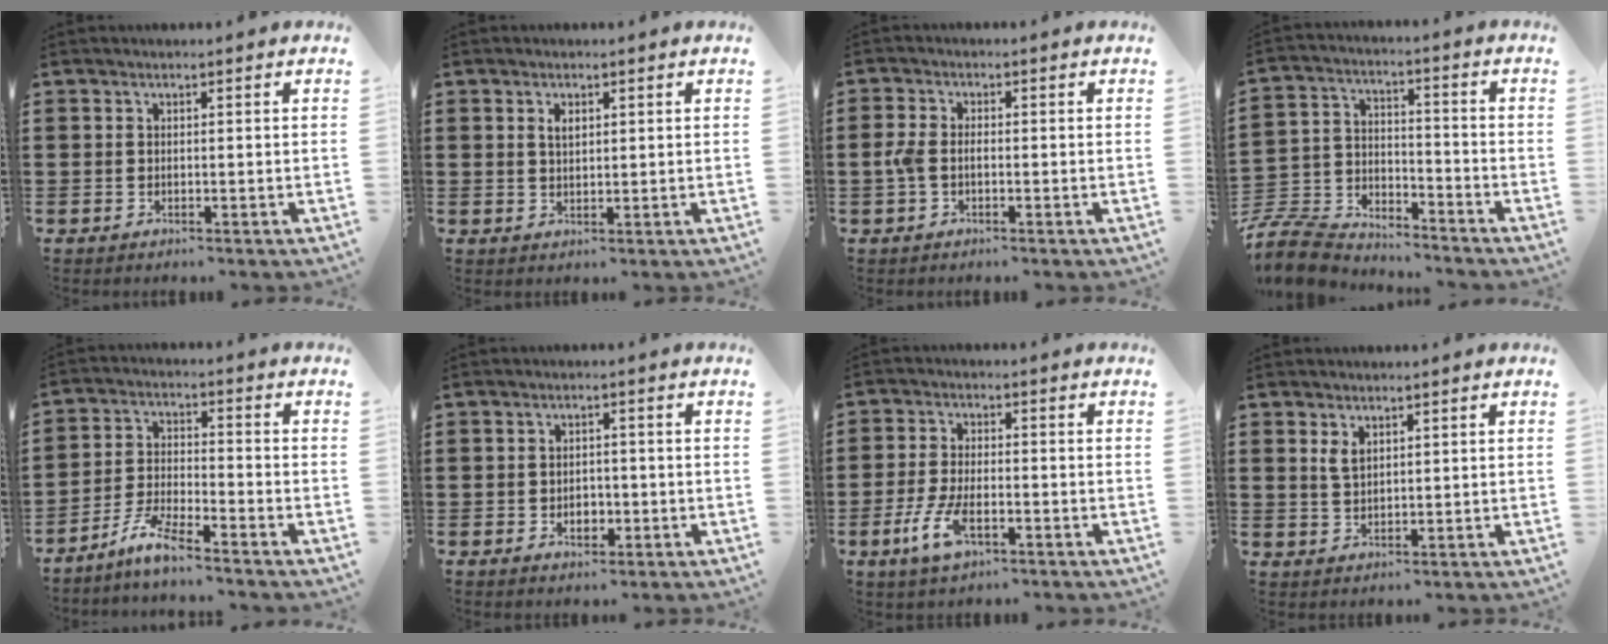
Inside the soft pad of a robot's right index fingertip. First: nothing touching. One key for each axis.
{"total": 1.8, "fx": 0.7, "fy": 0.9, "fz": 1.4, "tx": -0.030, "ty": 0.005, "tz": 0.011}
{"total": 2.5, "fx": -0.5, "fy": 1.5, "fz": 2.0, "tx": -0.054, "ty": -0.002, "tz": -0.015}
{"total": 8.8, "fx": -8.4, "fy": 2.1, "fz": 1.7, "tx": -0.054, "ty": 0.009, "tz": -0.171}
{"total": 5.8, "fx": -4.9, "fy": 0.2, "fz": 2.9, "tx": -0.078, "ty": -0.011, "tz": -0.099}
{"total": 2.4, "fx": -0.7, "fy": 1.8, "fz": 1.4, "tx": -0.022, "ty": 0.001, "tz": -0.017}
{"total": 6.4, "fx": -2.7, "fy": 2.7, "fz": 5.2, "tx": -0.124, "ty": -0.010, "tz": -0.055}
{"total": 2.3, "fx": 1.3, "fy": 1.2, "fz": 1.4, "tx": -0.032, "ty": 0.003, "tz": 0.024}